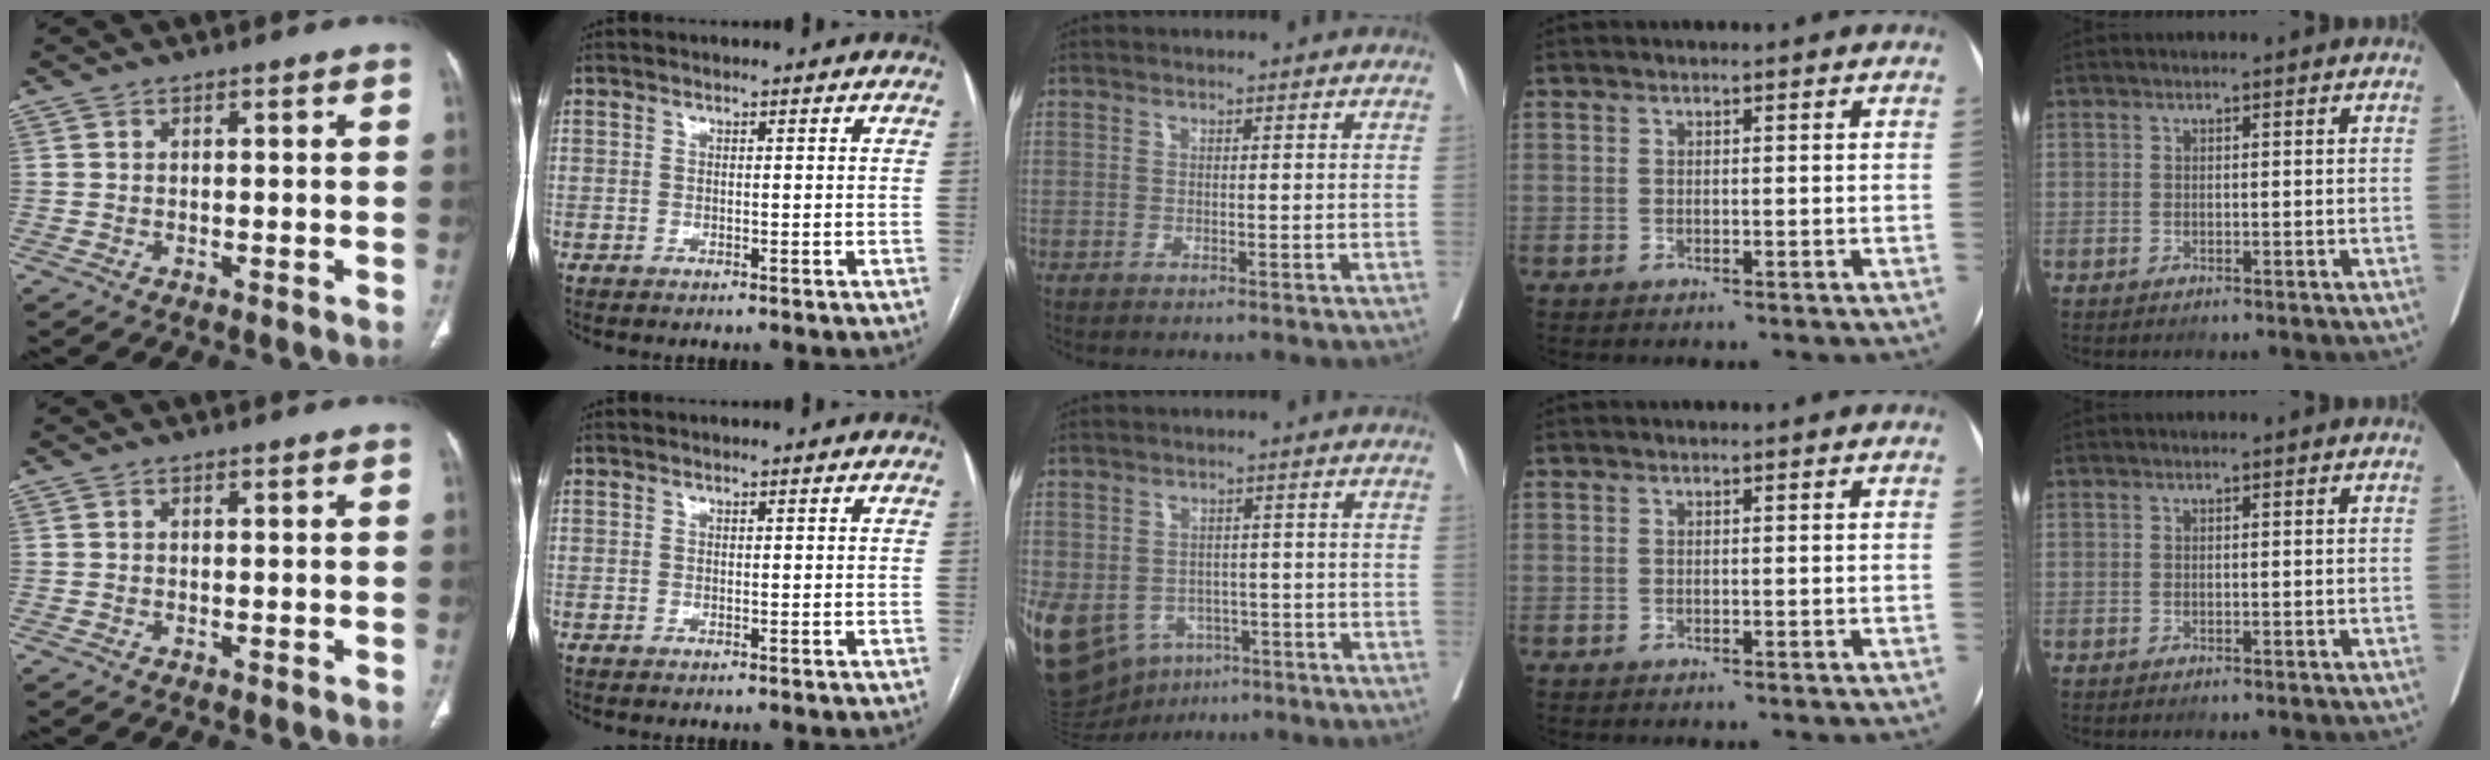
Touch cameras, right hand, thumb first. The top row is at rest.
{"middle": {"total": 20.7, "force": [-8.6, 16.1, 9.8], "torque": [-0.293, -0.009, -0.114]}}